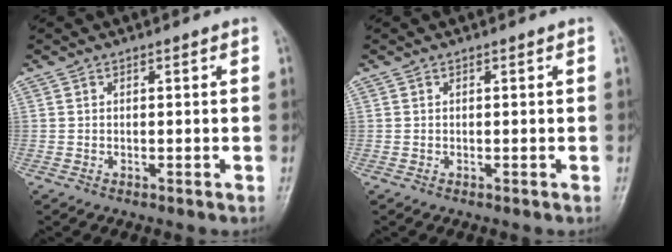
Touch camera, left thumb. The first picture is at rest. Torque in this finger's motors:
{"motor_torque": [0.00, 0.00, 0.00, 0.00, 0.00]}